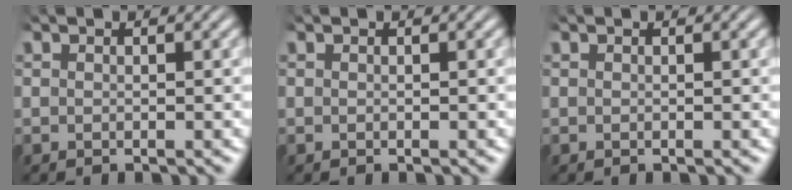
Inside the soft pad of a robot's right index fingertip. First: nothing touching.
{"total": 0.0}
{"total": 0.0}